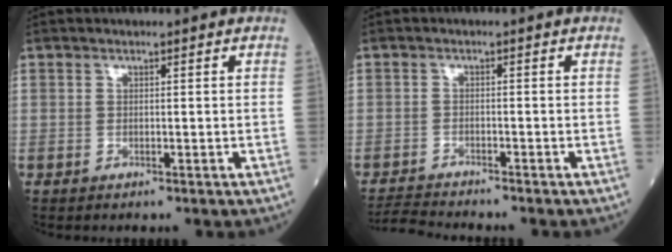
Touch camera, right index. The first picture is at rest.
{"total": 4.0, "force": [-3.9, -0.9, 0.3], "torque": [-0.006, -0.023, -0.069]}